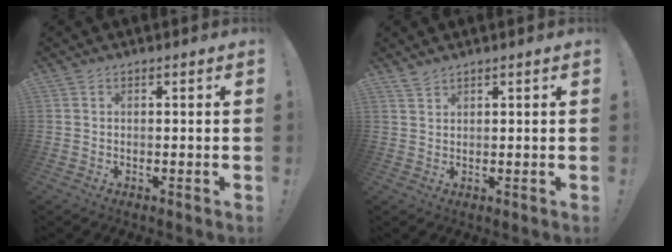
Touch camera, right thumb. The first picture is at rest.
{"total": 2.0, "force": [1.9, 0.5, 0.7], "torque": [-0.013, -0.009, 0.035]}